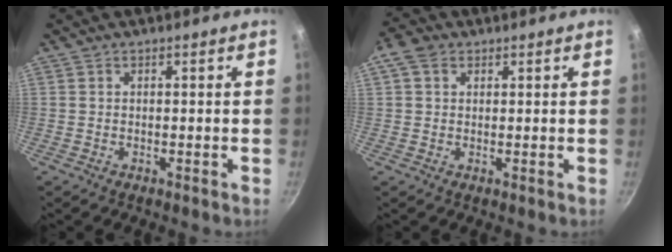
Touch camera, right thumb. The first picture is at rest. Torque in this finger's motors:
{"motor_torque": [0.07, 0.09, 0.26, -0.24, 0.23]}